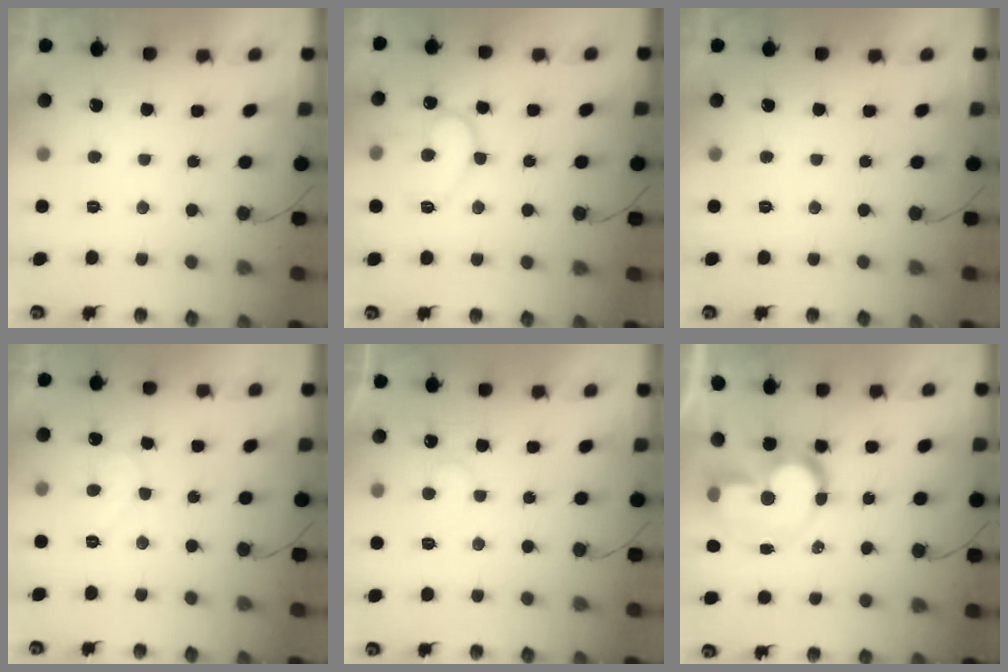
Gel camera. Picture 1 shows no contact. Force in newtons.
{"total": 12.1, "press": 12.0, "slide": 0.9}
{"total": 0.0}
{"total": 8.0, "press": 8.0, "slide": 0.5}
{"total": 6.2, "press": 6.1, "slide": 0.4}
{"total": 11.8, "press": 11.8, "slide": 1.3}